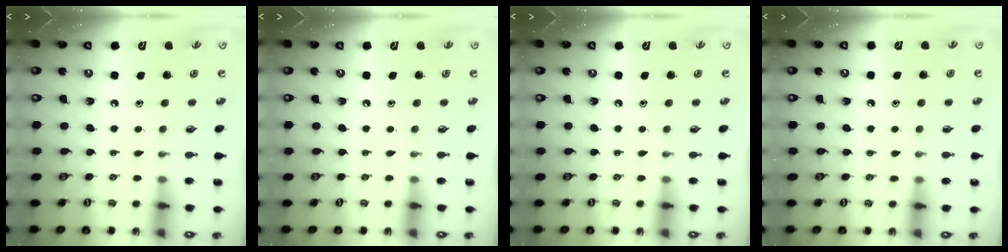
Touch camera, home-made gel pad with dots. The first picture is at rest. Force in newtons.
{"total": 0.0}
{"total": 0.0}
{"total": 3.0, "press": 3.0, "slide": 0.4}